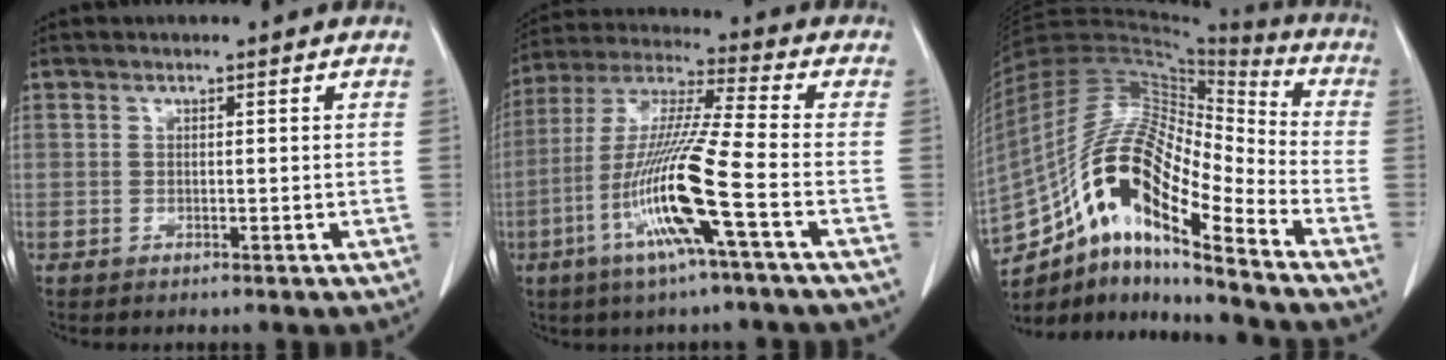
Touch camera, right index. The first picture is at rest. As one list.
[{"total": 14.9, "force": [-5.3, -1.0, 13.8], "torque": [-0.285, -0.014, -0.109]}, {"total": 19.1, "force": [-11.3, 4.1, 14.8], "torque": [-0.292, 0.025, -0.200]}]